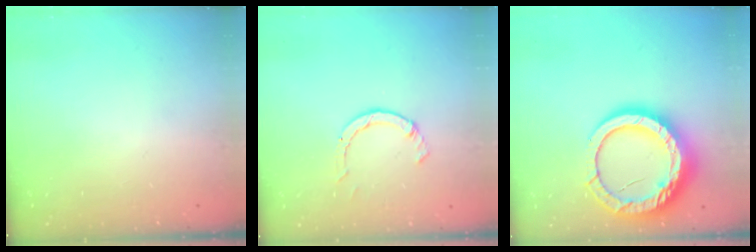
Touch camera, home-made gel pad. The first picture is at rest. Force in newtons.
{"total": 2.3, "press": 2.3, "slide": 0.3}
{"total": 21.8, "press": 21.7, "slide": 2.1}